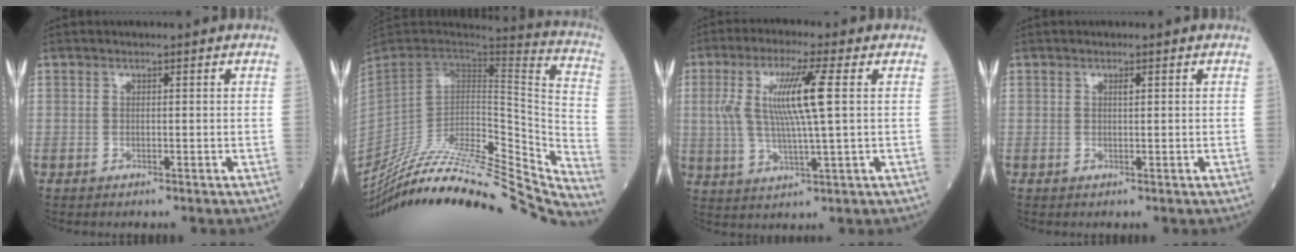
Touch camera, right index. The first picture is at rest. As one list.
[{"total": 38.9, "force": [-35.2, 3.6, 16.2], "torque": [-0.202, -0.051, -0.507]}, {"total": 10.1, "force": [1.8, 0.2, 9.9], "torque": [-0.211, 0.006, 0.034]}, {"total": 0.5, "force": [0.3, 0.1, 0.5], "torque": [-0.012, -0.001, 0.005]}]